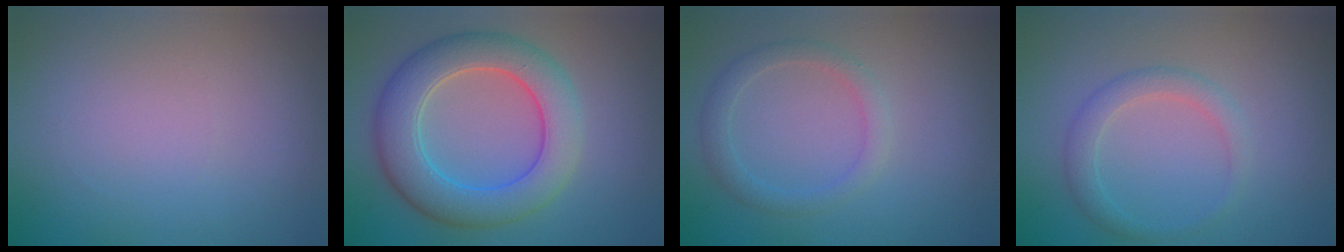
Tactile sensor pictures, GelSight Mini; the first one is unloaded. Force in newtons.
{"total": 7.6, "press": 7.6, "slide": 0.6}
{"total": 2.1, "press": 2.1, "slide": 0.1}
{"total": 2.2, "press": 2.2, "slide": 0.2}